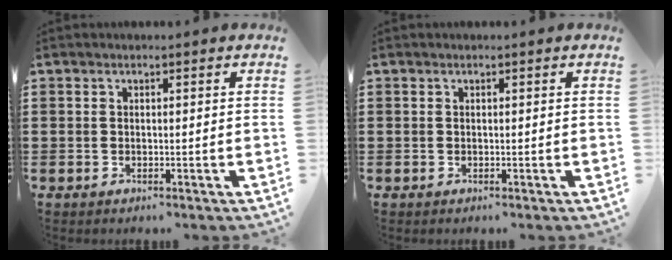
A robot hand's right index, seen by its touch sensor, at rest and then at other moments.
{"total": 0.0}